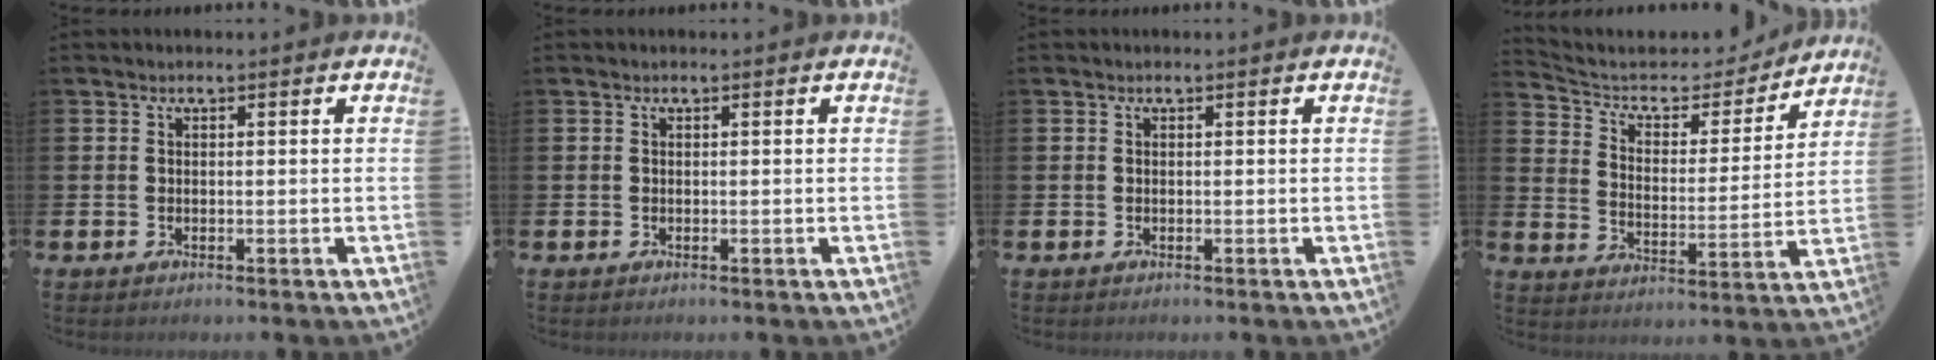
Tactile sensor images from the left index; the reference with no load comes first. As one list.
[{"total": 0.0}, {"total": 0.0}, {"total": 6.2, "force": [5.4, 2.6, 1.4], "torque": [-0.066, -0.038, 0.088]}]